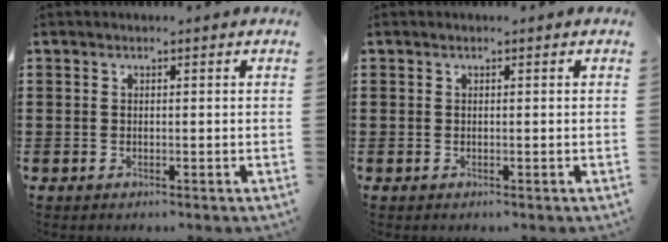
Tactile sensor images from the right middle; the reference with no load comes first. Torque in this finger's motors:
{"motor_torque": [0.00, 0.00, 0.00, 0.00]}